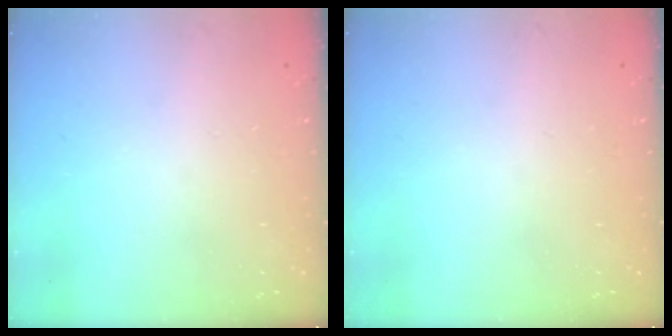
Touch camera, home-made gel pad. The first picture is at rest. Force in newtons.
{"total": 0.0}